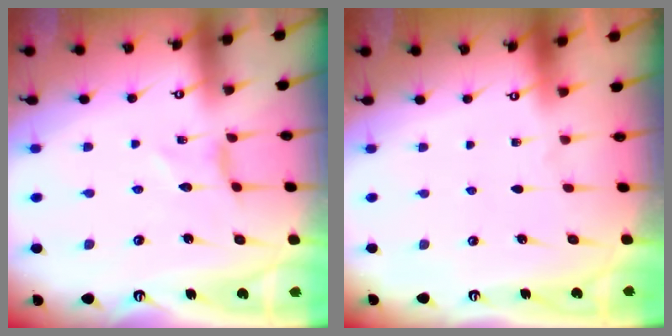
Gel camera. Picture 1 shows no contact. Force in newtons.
{"total": 0.0}